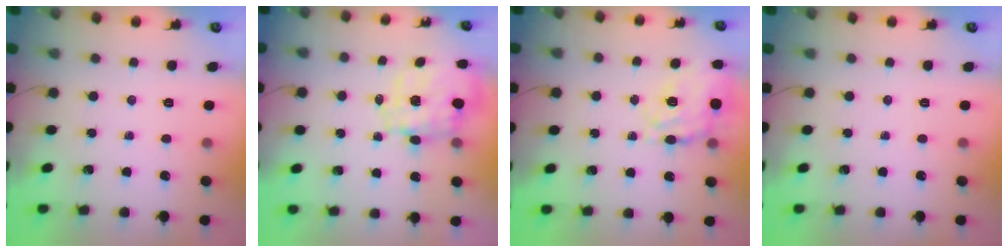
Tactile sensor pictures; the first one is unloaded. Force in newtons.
{"total": 10.0, "press": 9.9, "slide": 1.3}
{"total": 13.6, "press": 13.0, "slide": 4.2}
{"total": 0.0}